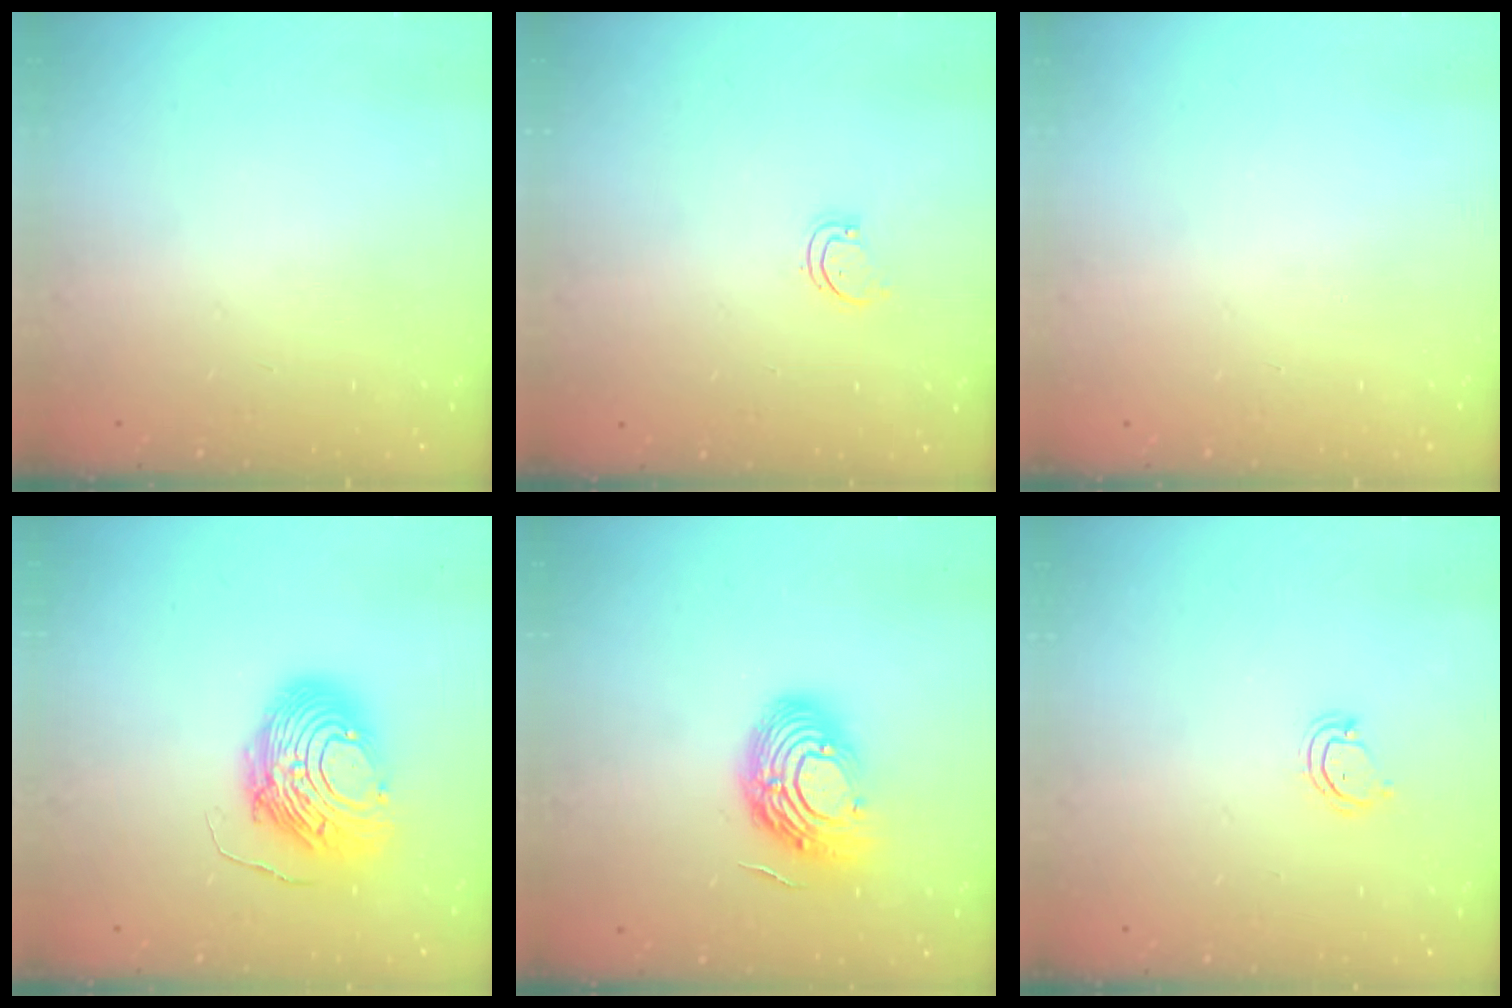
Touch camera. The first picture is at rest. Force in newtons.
{"total": 1.7, "press": 1.7, "slide": 0.3}
{"total": 0.0}
{"total": 12.6, "press": 12.6, "slide": 1.3}
{"total": 14.4, "press": 14.3, "slide": 1.2}
{"total": 4.0, "press": 4.0, "slide": 0.3}